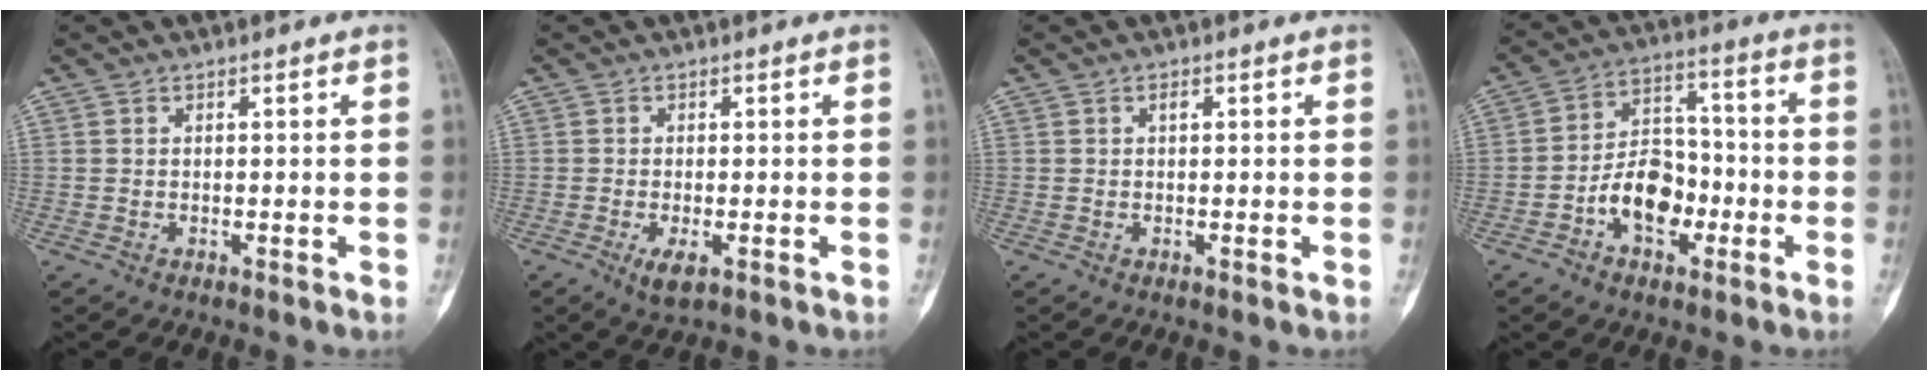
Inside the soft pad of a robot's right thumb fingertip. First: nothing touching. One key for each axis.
{"total": 3.0, "fx": -1.2, "fy": 1.3, "fz": 2.5, "tx": -0.049, "ty": -0.006, "tz": -0.018}
{"total": 0.8, "fx": 0.2, "fy": 0.5, "fz": 0.5, "tx": -0.009, "ty": 0.002, "tz": 0.003}
{"total": 10.7, "fx": -3.6, "fy": 7.1, "fz": 7.1, "tx": -0.091, "ty": 0.045, "tz": -0.068}